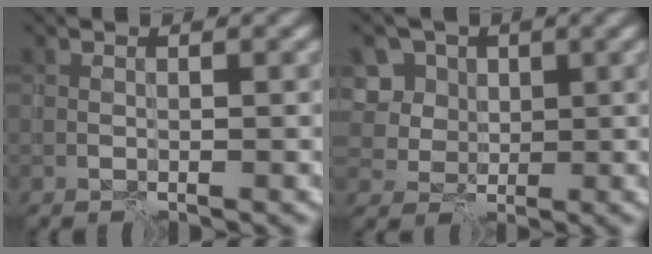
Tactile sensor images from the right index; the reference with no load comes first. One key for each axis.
{"total": 8.6, "fx": 3.3, "fy": 7.1, "fz": 3.5, "tx": -0.077, "ty": 0.023, "tz": 0.039}